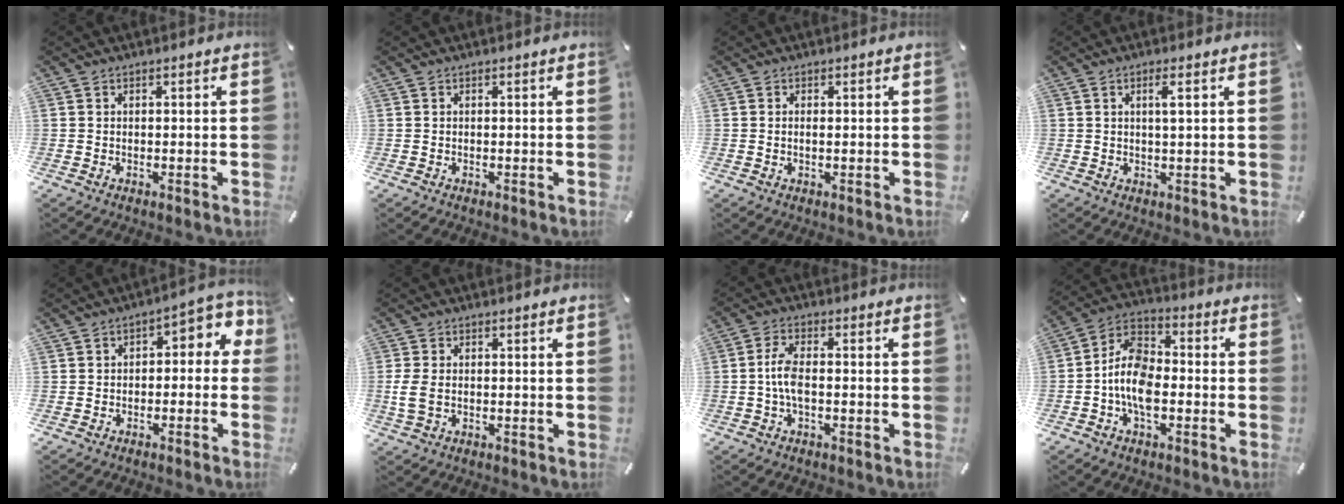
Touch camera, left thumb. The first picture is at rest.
{"total": 0.0}
{"total": 1.2, "force": [0.0, 0.4, 1.1], "torque": [-0.022, -0.002, 0.000]}
{"total": 3.2, "force": [1.0, 0.3, 3.0], "torque": [-0.062, 0.001, 0.013]}
{"total": 5.7, "force": [-0.4, 4.2, 3.9], "torque": [-0.041, 0.000, -0.016]}
{"total": 4.4, "force": [-0.2, 2.8, 3.4], "torque": [-0.082, -0.001, -0.006]}
{"total": 5.6, "force": [-0.9, 2.1, 5.1], "torque": [-0.111, -0.001, -0.020]}
{"total": 10.9, "force": [-3.6, 6.5, 8.0], "torque": [-0.169, 0.016, -0.065]}